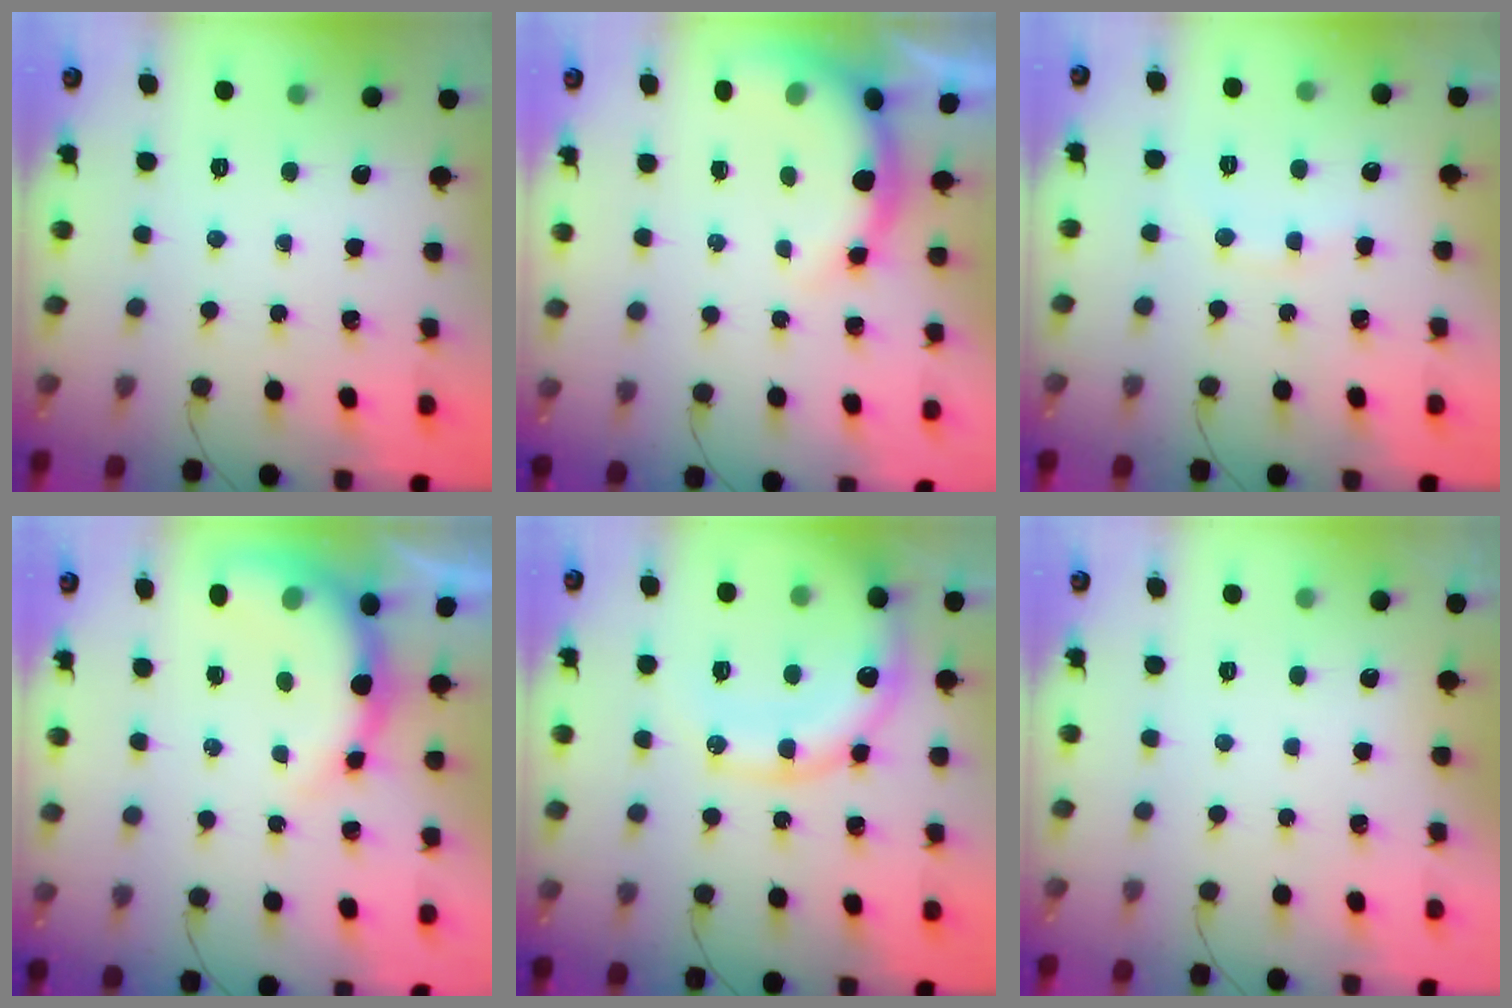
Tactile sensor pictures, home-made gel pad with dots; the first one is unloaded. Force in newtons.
{"total": 8.3, "press": 8.2, "slide": 1.0}
{"total": 7.5, "press": 7.3, "slide": 1.5}
{"total": 9.4, "press": 9.3, "slide": 1.1}
{"total": 17.7, "press": 17.4, "slide": 3.6}
{"total": 3.0, "press": 3.0, "slide": 0.1}